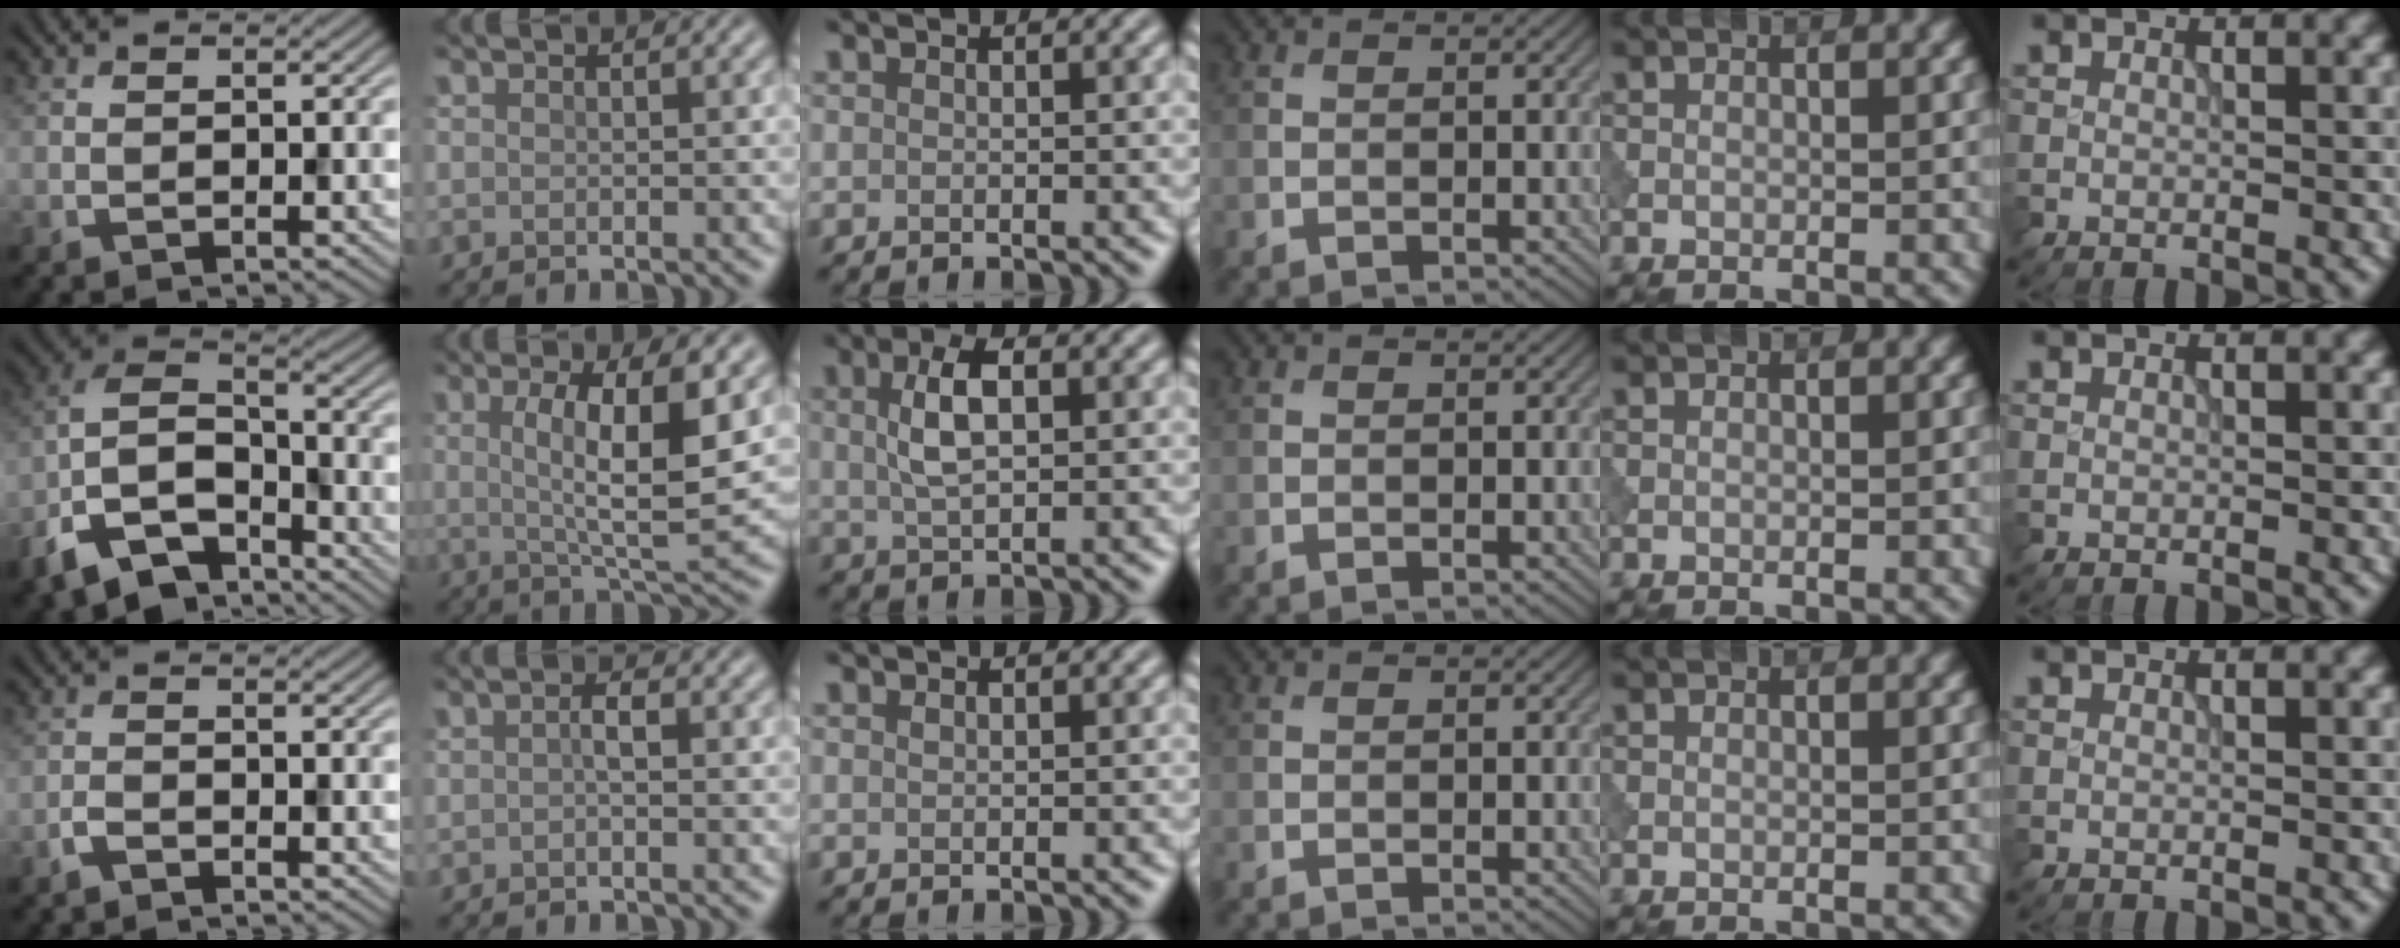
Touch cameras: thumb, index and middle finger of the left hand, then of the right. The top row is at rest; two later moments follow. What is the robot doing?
{"motion": "dispense", "object": "pipette"}